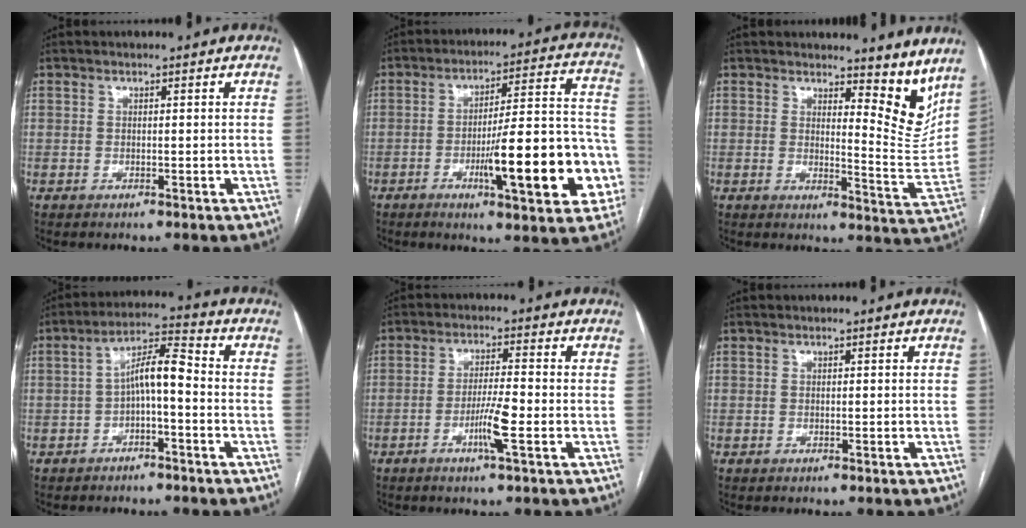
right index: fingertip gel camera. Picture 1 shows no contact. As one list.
[{"total": 18.3, "force": [-5.8, 3.1, 17.1], "torque": [-0.204, 0.023, -0.074]}, {"total": 8.5, "force": [7.2, 2.4, 4.0], "torque": [-0.037, -0.040, 0.082]}, {"total": 6.7, "force": [-1.2, 1.5, 6.4], "torque": [-0.115, 0.029, -0.022]}, {"total": 5.4, "force": [-2.0, -0.2, 5.0], "torque": [-0.095, -0.008, -0.039]}, {"total": 0.0}]